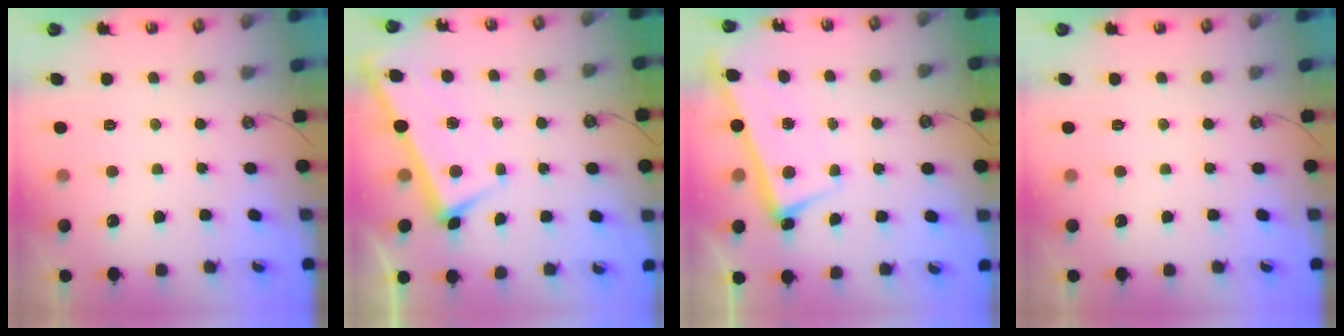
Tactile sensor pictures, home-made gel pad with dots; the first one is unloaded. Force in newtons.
{"total": 2.6, "press": 2.6, "slide": 0.2}
{"total": 2.7, "press": 2.7, "slide": 0.5}
{"total": 0.0}